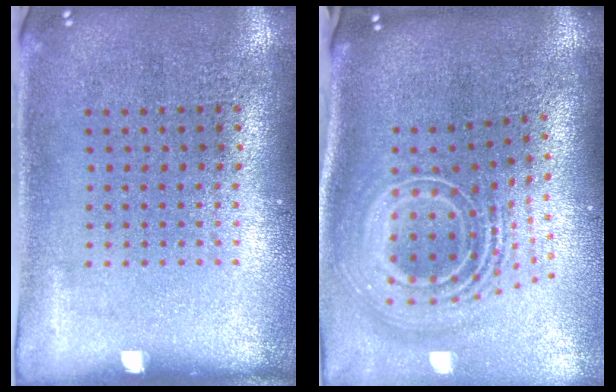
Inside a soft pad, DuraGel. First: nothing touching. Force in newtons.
{"total": 2.9, "press": 1.9, "slide": 2.2}